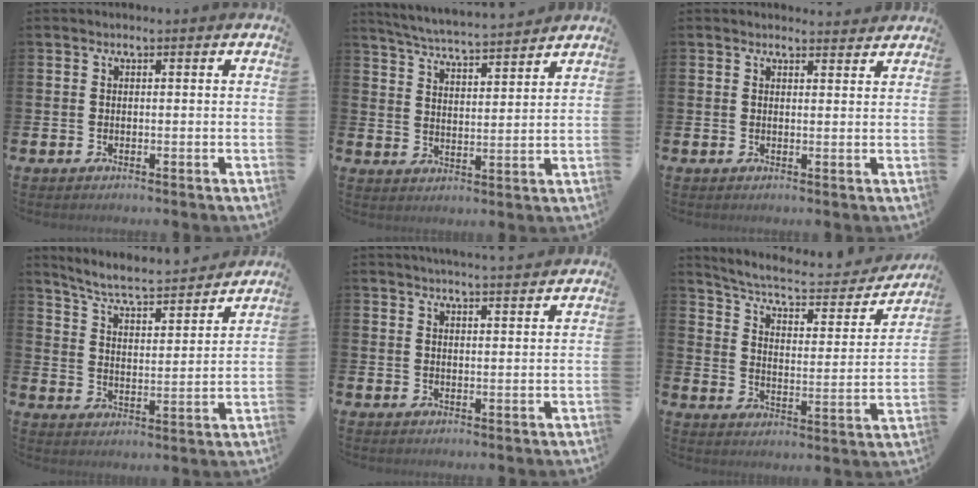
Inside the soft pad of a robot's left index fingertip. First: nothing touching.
{"total": 5.4, "force": [5.3, -0.1, 0.8], "torque": [-0.042, -0.037, 0.093]}
{"total": 1.6, "force": [1.6, 0.3, -0.1], "torque": [0.007, -0.008, 0.028]}
{"total": 6.5, "force": [6.2, 0.5, 2.1], "torque": [-0.070, -0.047, 0.103]}
{"total": 3.5, "force": [3.4, -0.4, 0.2], "torque": [-0.011, -0.017, 0.062]}
{"total": 7.1, "force": [6.2, 1.9, 2.8], "torque": [-0.080, -0.042, 0.100]}